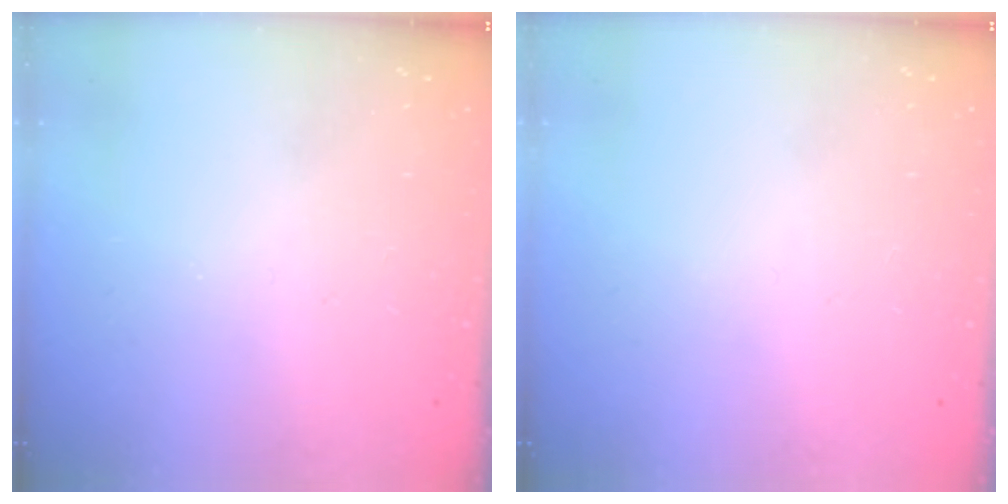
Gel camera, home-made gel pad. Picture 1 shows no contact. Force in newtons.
{"total": 0.0}